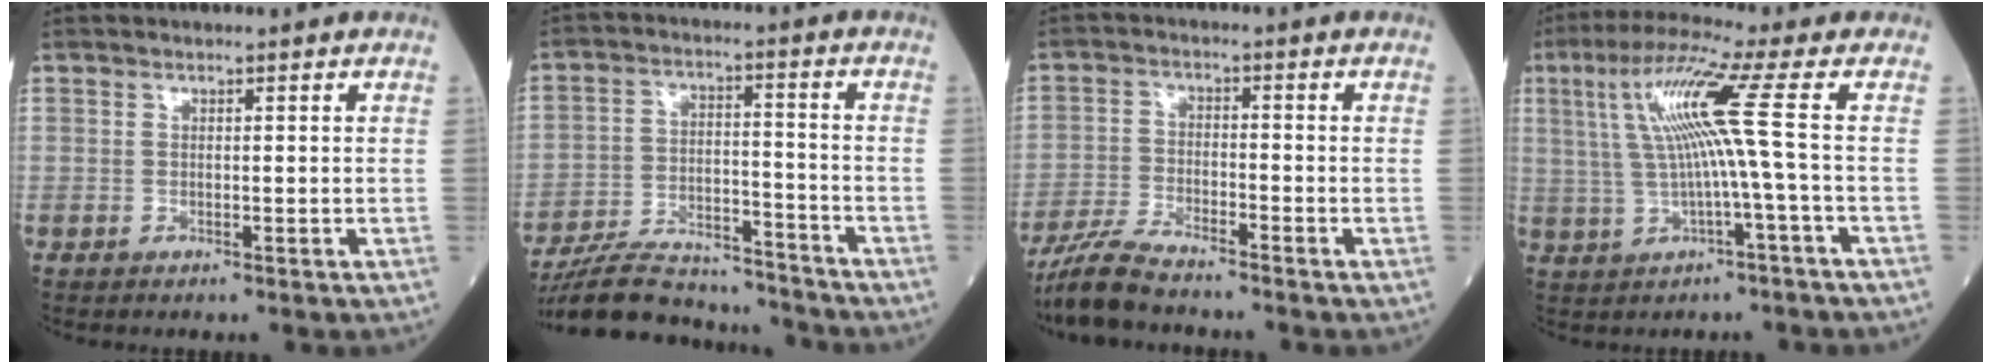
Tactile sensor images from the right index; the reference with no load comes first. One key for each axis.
{"total": 15.8, "fx": -15.0, "fy": 3.1, "fz": 4.1, "tx": -0.076, "ty": 0.013, "tz": -0.239}
{"total": 4.1, "fx": -3.8, "fy": 0.2, "fz": 1.7, "tx": -0.039, "ty": -0.014, "tz": -0.076}
{"total": 9.4, "fx": 1.2, "fy": -1.7, "fz": 9.1, "tx": -0.174, "ty": 0.023, "tz": 0.030}